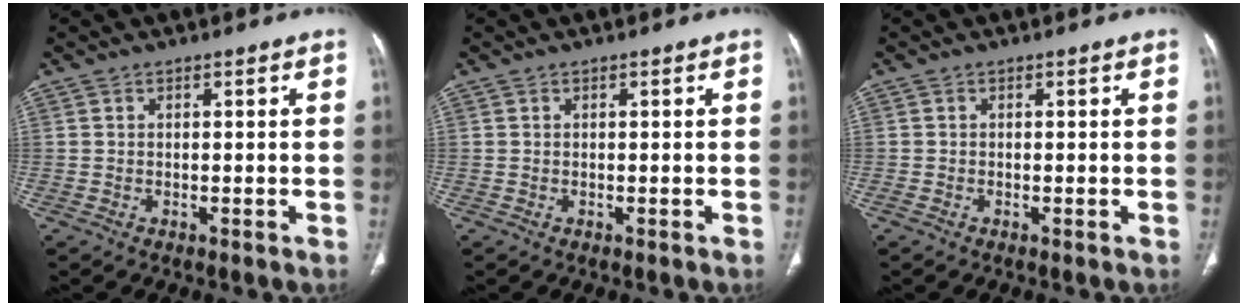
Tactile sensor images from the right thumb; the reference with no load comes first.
{"total": 0.0}
{"total": 0.7, "force": [-0.3, 0.3, 0.5], "torque": [-0.011, -0.002, -0.006]}